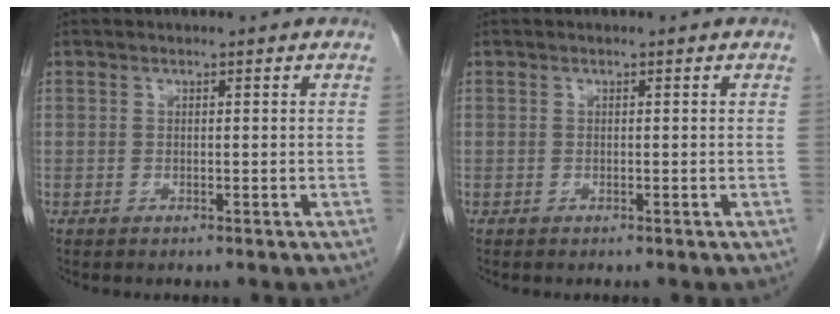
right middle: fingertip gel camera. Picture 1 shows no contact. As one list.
[{"total": 0.0}]